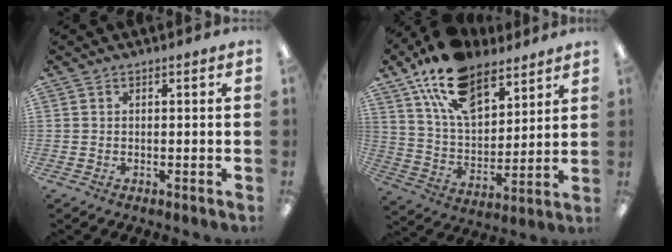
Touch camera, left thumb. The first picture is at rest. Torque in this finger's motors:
{"motor_torque": [0.93, 0.45, 1.66, -1.13, 0.46]}